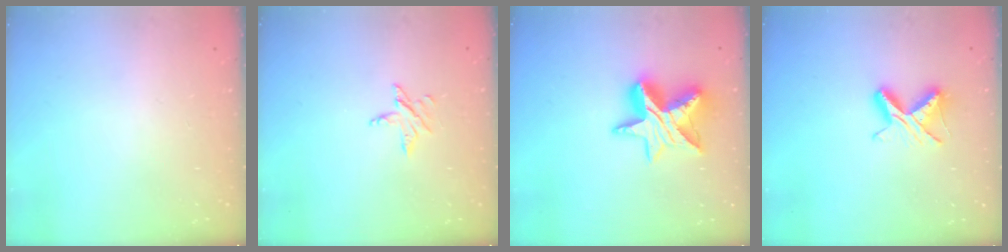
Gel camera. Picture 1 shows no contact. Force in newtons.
{"total": 4.0, "press": 4.0, "slide": 0.3}
{"total": 14.6, "press": 14.5, "slide": 1.5}
{"total": 7.5, "press": 7.4, "slide": 0.8}